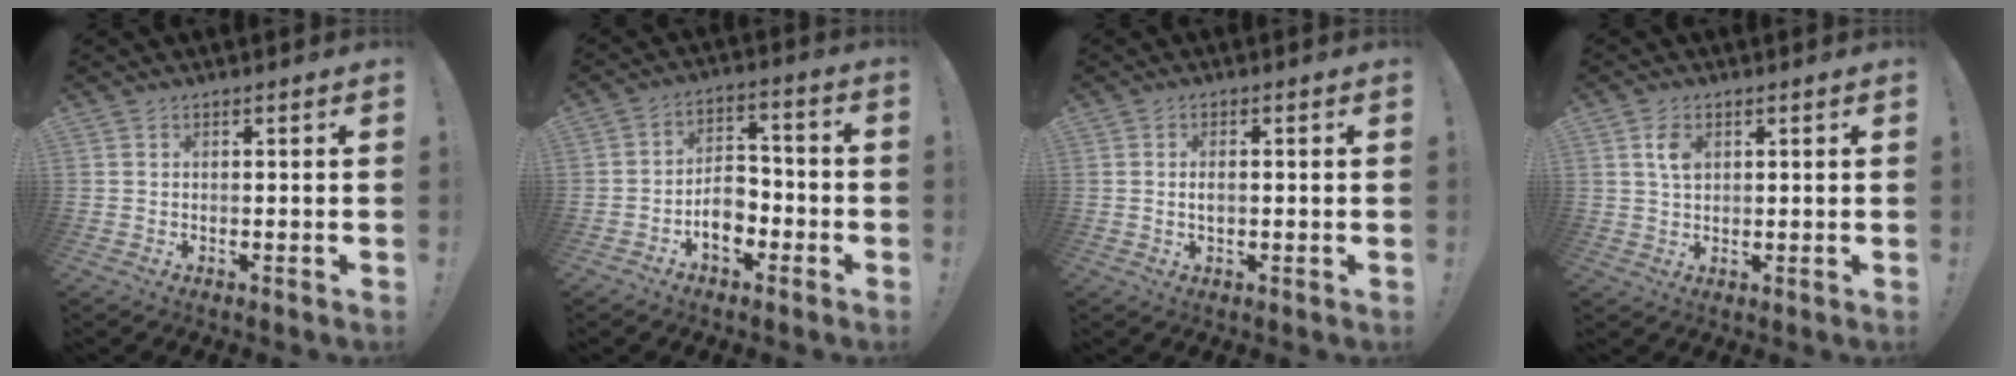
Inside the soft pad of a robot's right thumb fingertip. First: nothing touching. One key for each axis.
{"total": 9.4, "fx": -3.9, "fy": 6.5, "fz": 5.5, "tx": -0.088, "ty": 0.028, "tz": -0.065}
{"total": 2.2, "fx": -0.1, "fy": 1.2, "fz": 1.8, "tx": -0.034, "ty": 0.007, "tz": -0.003}
{"total": 4.8, "fx": 1.8, "fy": 3.0, "fz": 3.3, "tx": -0.044, "ty": -0.005, "tz": 0.031}